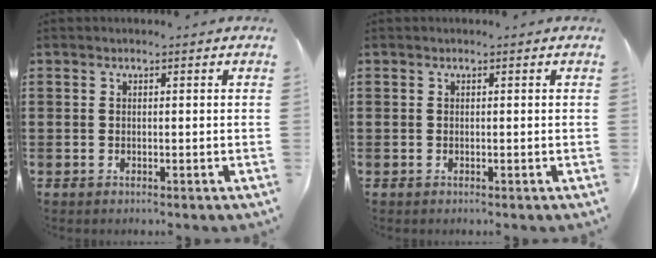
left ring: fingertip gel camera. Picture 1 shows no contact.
{"total": 0.0}